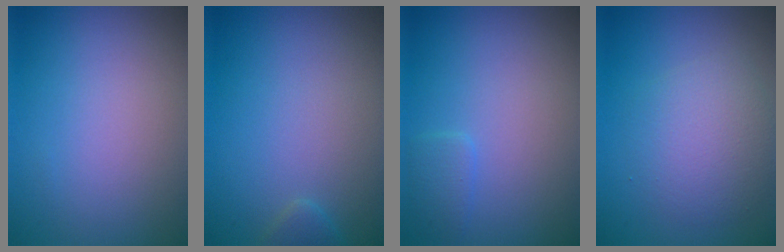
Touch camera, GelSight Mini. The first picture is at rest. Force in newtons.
{"total": 1.0, "press": 1.0, "slide": 0.1}
{"total": 1.2, "press": 1.2, "slide": 0.1}
{"total": 3.6, "press": 3.6, "slide": 0.0}